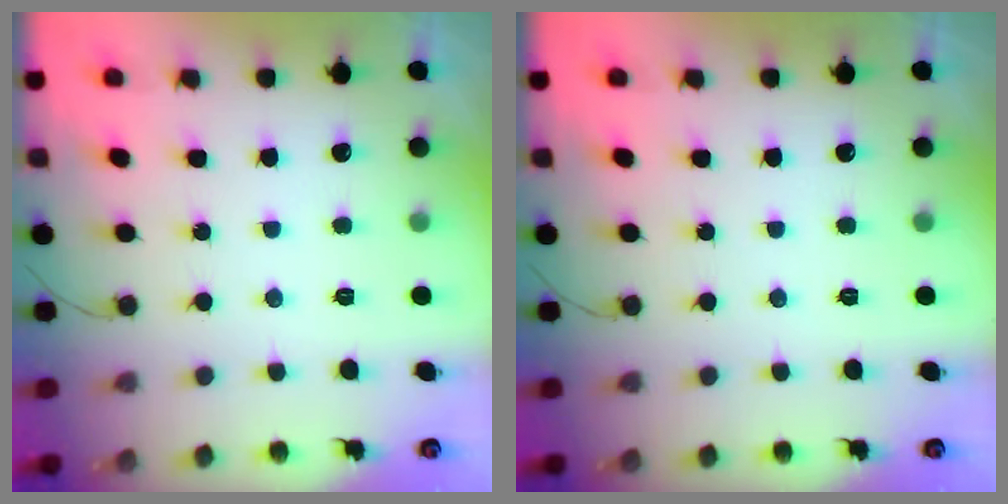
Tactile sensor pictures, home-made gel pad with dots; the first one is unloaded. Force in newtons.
{"total": 0.0}